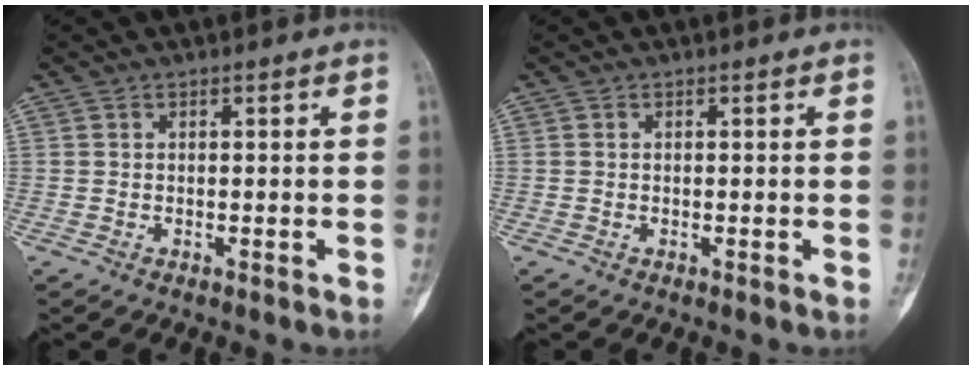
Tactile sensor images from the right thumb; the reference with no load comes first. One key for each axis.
{"total": 0.0}